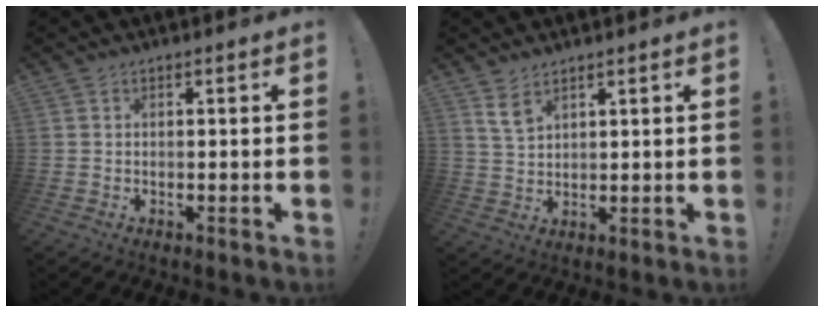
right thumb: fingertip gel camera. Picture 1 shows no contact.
{"total": 4.0, "force": [2.8, 1.9, 2.1], "torque": [-0.032, -0.017, 0.052]}